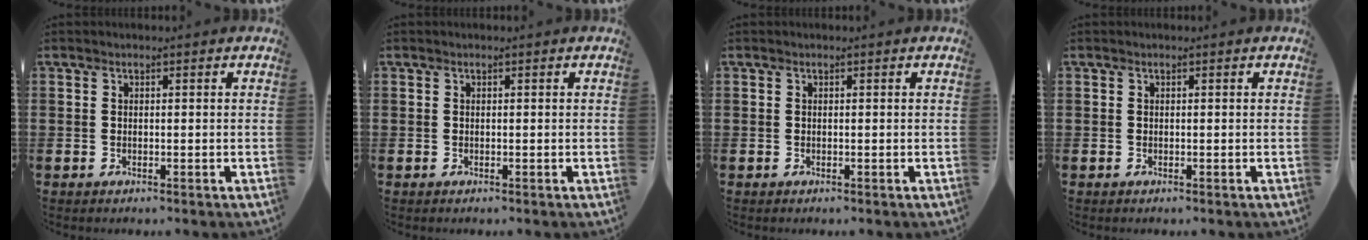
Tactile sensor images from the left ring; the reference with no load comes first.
{"total": 0.0}
{"total": 0.0}
{"total": 0.0}